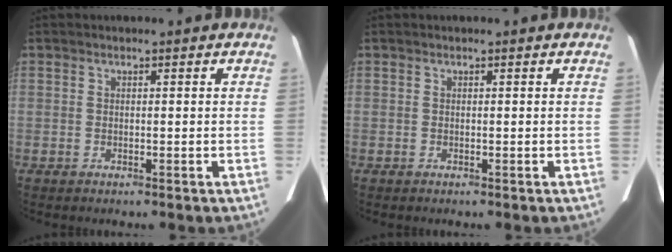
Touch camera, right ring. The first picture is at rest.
{"total": 0.0}